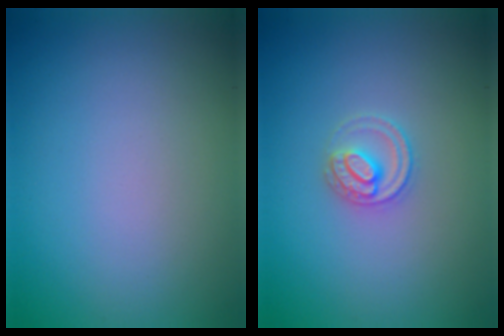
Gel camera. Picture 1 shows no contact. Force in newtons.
{"total": 2.2, "press": 2.2, "slide": 0.2}